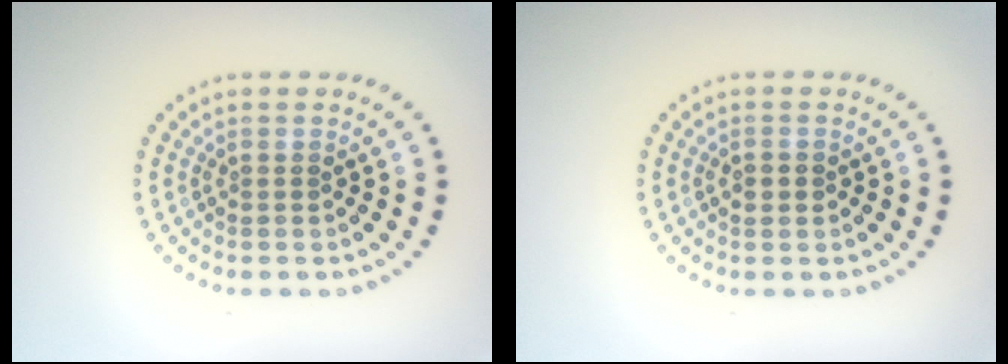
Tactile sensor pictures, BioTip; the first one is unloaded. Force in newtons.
{"total": 1.8, "press": 1.8, "slide": 0.1}